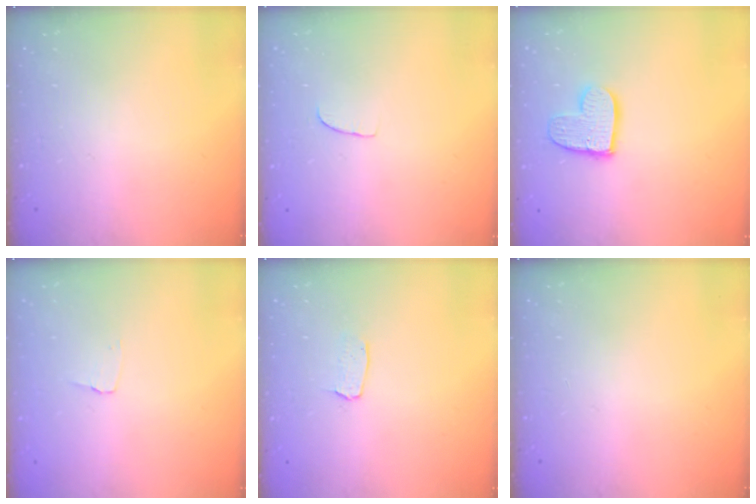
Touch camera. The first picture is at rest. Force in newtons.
{"total": 5.7, "press": 5.7, "slide": 0.5}
{"total": 10.9, "press": 10.8, "slide": 0.9}
{"total": 2.6, "press": 2.6, "slide": 0.2}
{"total": 2.9, "press": 2.9, "slide": 0.2}
{"total": 0.0}